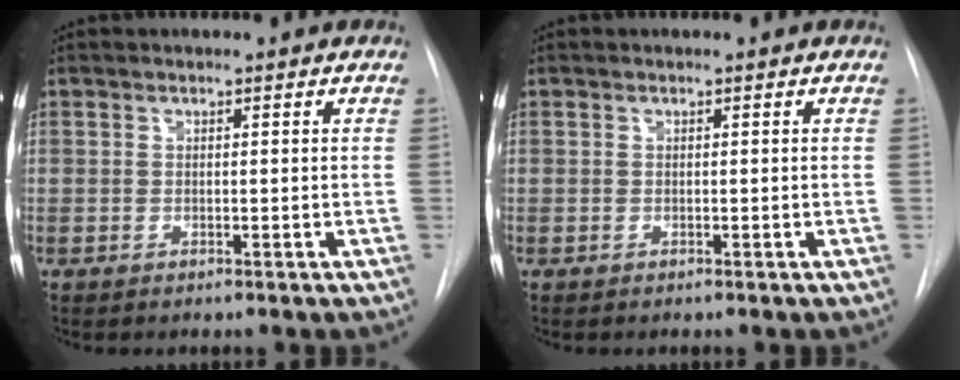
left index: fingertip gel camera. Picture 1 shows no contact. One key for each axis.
{"total": 0.0}